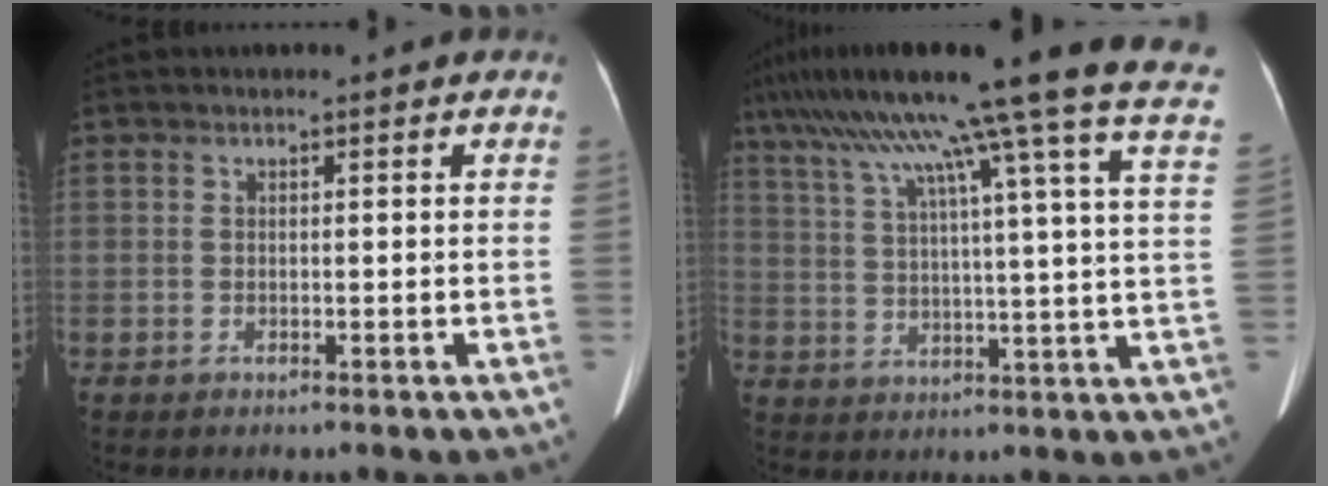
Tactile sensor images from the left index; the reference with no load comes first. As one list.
[{"total": 27.1, "force": [21.2, -0.7, 16.8], "torque": [-0.252, -0.015, 0.280]}]